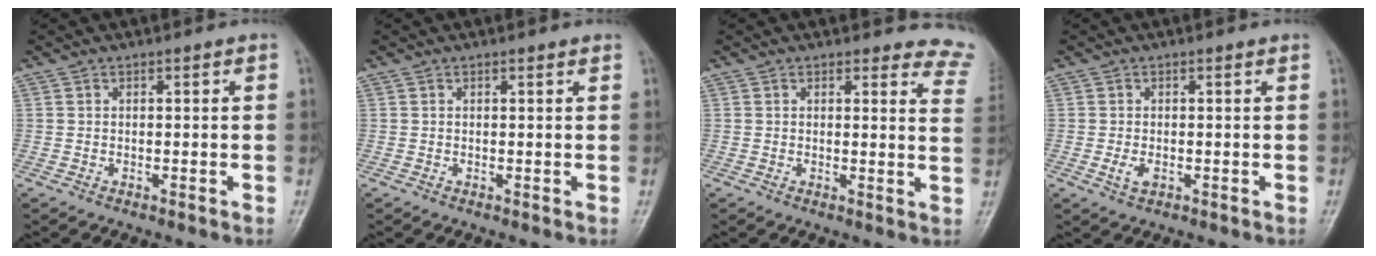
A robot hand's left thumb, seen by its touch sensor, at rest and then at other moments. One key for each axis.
{"total": 0.6, "fx": 0.6, "fy": 0.0, "fz": 0.3, "tx": -0.008, "ty": 0.001, "tz": 0.008}
{"total": 10.0, "fx": 9.6, "fy": 2.8, "fz": 0.6, "tx": 0.053, "ty": -0.077, "tz": 0.061}
{"total": 2.5, "fx": -0.3, "fy": 1.3, "fz": 2.1, "tx": -0.040, "ty": -0.002, "tz": -0.001}